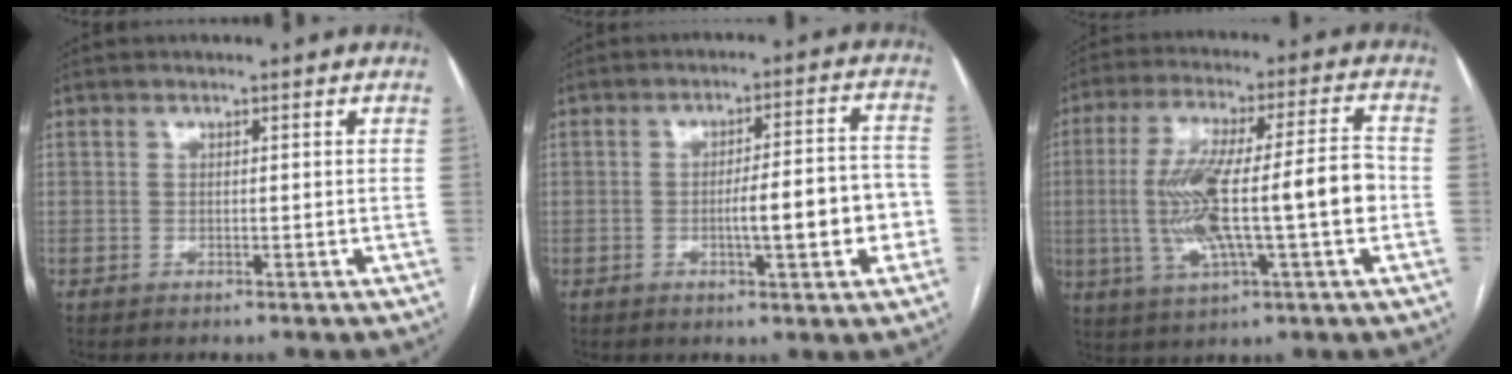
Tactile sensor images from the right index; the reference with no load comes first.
{"total": 9.5, "force": [-2.4, 1.7, 9.1], "torque": [-0.129, 0.021, -0.029]}
{"total": 16.5, "force": [-1.8, 2.0, 16.2], "torque": [-0.301, 0.017, -0.028]}